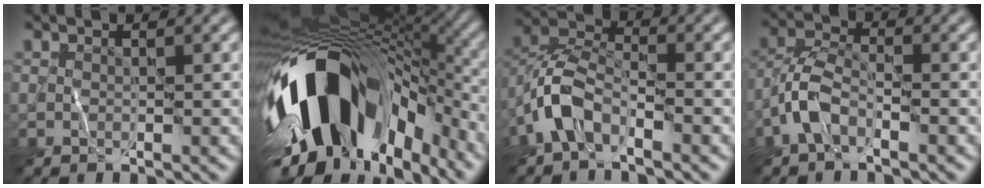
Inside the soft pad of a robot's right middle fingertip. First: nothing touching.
{"total": 15.7, "force": [-4.9, 9.0, 11.9], "torque": [-0.200, -0.012, -0.081]}
{"total": 4.3, "force": [-2.7, 2.0, 2.7], "torque": [-0.051, 0.013, -0.065]}
{"total": 3.2, "force": [-2.0, 1.3, 2.2], "torque": [-0.042, 0.009, -0.052]}